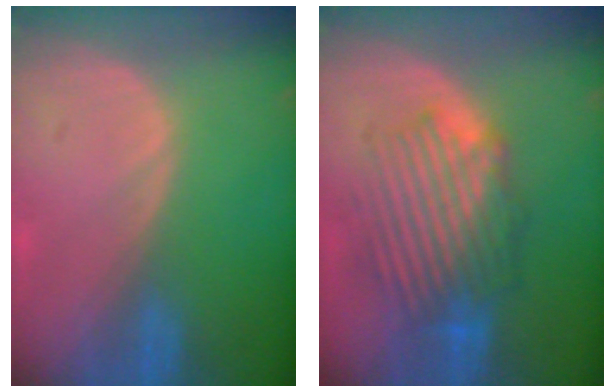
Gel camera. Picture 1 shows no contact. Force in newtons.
{"total": 8.9, "press": 8.6, "slide": 2.2}